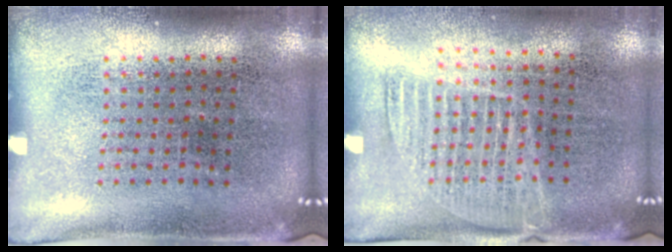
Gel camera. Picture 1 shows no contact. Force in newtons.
{"total": 1.3, "press": 1.2, "slide": 0.6}